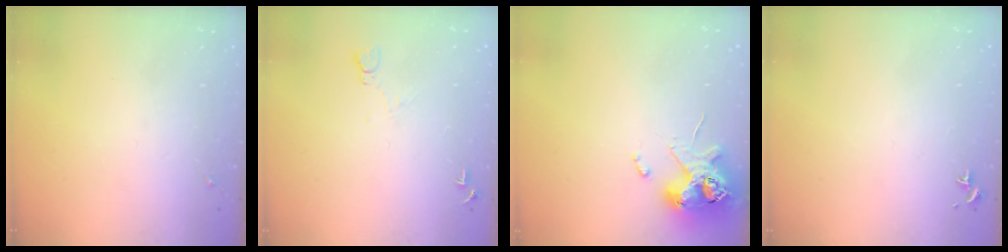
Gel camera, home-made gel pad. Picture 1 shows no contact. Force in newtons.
{"total": 6.6, "press": 6.6, "slide": 0.7}
{"total": 11.7, "press": 11.5, "slide": 1.7}
{"total": 0.7, "press": 0.5, "slide": 0.4}